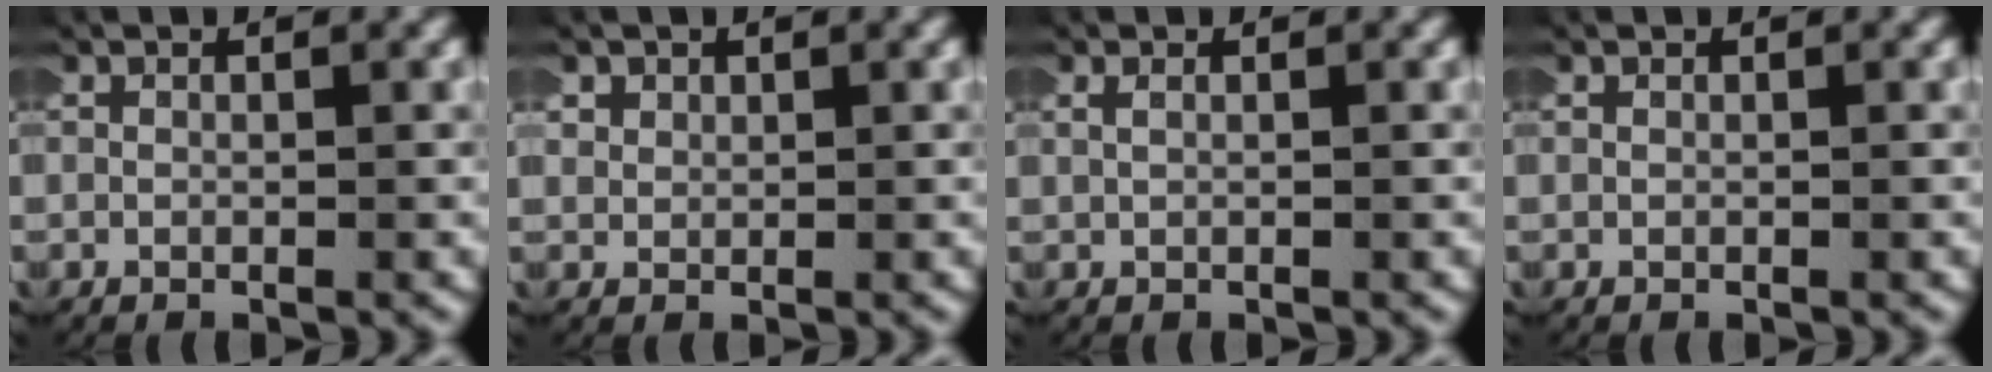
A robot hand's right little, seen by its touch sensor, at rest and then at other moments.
{"total": 1.2, "force": [0.7, 0.9, 0.4], "torque": [-0.018, -0.003, 0.014]}
{"total": 0.9, "force": [0.6, 0.2, 0.7], "torque": [-0.011, 0.002, 0.013]}
{"total": 0.0}